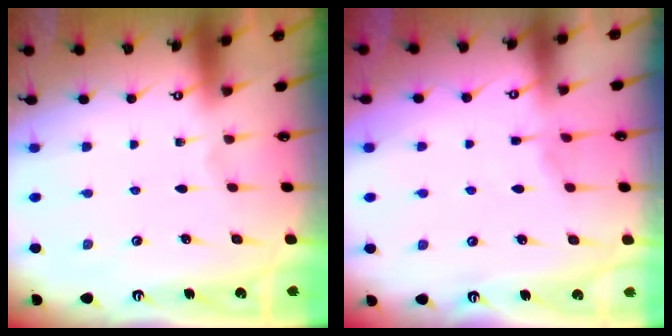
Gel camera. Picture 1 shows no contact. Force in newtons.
{"total": 2.8, "press": 2.7, "slide": 0.3}